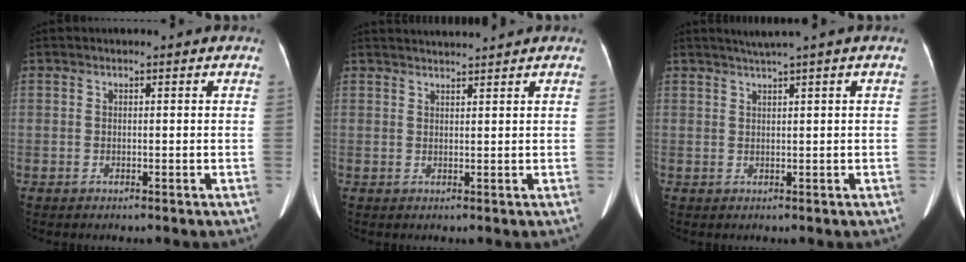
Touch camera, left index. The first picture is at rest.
{"total": 4.0, "force": [3.8, -0.9, 0.7], "torque": [-0.010, 0.017, 0.059]}
{"total": 2.4, "force": [1.8, -0.9, 1.4], "torque": [-0.028, 0.001, 0.037]}